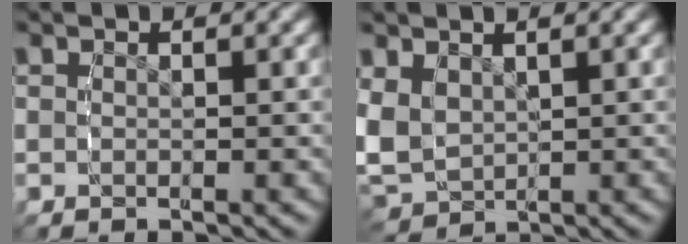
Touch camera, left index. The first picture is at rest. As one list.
[{"total": 6.2, "force": [-0.2, 5.6, 2.6], "torque": [-0.105, -0.034, 0.003]}]